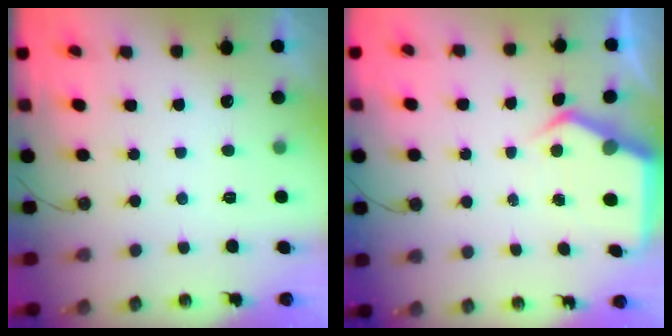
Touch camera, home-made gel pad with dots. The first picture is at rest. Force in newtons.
{"total": 5.3, "press": 5.3, "slide": 0.5}